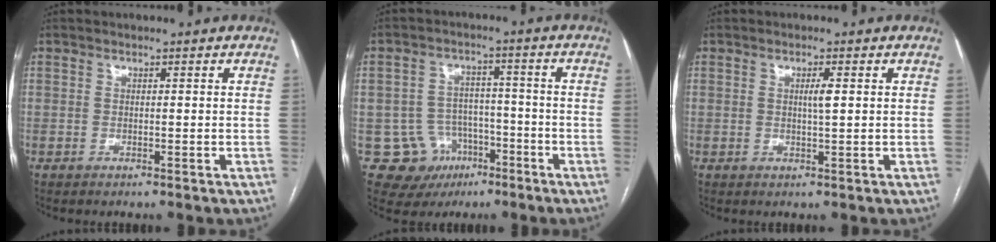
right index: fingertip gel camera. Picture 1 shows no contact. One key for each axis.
{"total": 9.2, "fx": -3.8, "fy": 8.3, "fz": 1.2, "tx": -0.019, "ty": 0.021, "tz": -0.045}
{"total": 2.1, "fx": 0.5, "fy": 0.1, "fz": 2.0, "tx": -0.036, "ty": 0.001, "tz": 0.007}